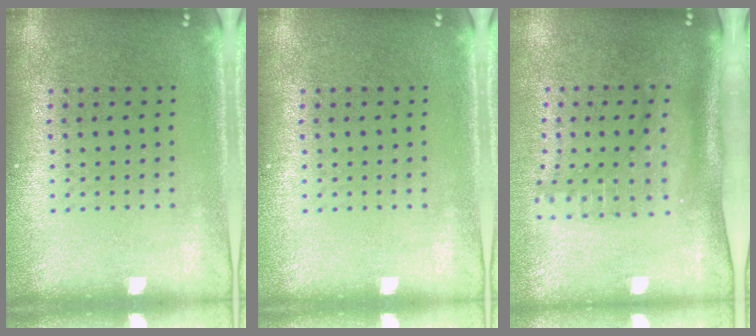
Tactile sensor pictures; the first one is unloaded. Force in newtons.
{"total": 0.0}
{"total": 2.2, "press": 1.6, "slide": 1.5}